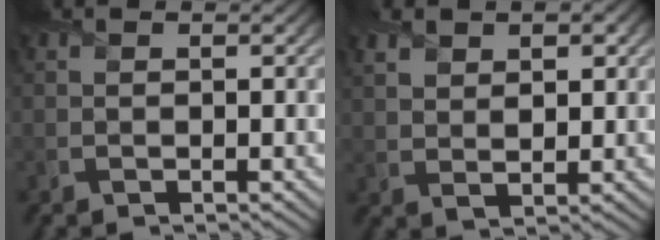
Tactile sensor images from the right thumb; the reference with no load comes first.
{"total": 5.6, "force": [2.8, 3.0, 3.7], "torque": [-0.076, 0.001, 0.052]}